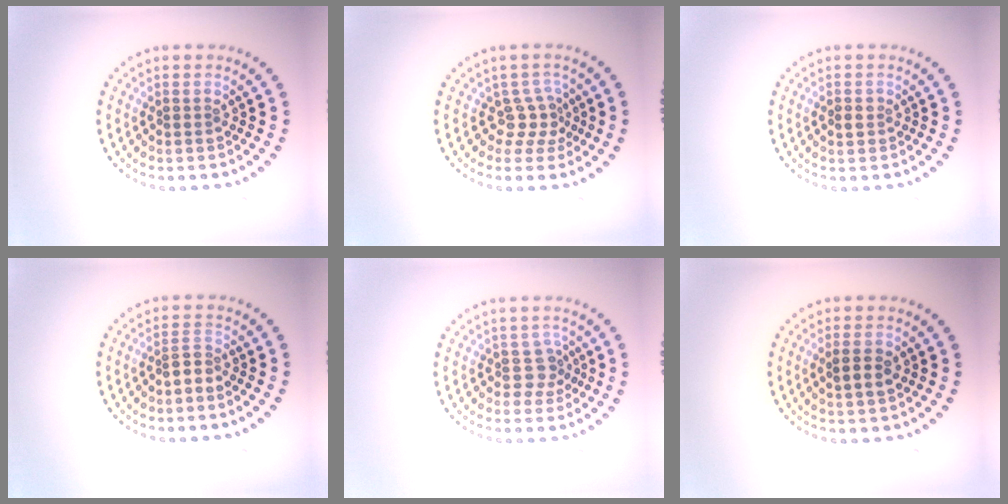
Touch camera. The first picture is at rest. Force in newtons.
{"total": 2.3, "press": 1.6, "slide": 1.7}
{"total": 1.2, "press": 1.1, "slide": 0.3}
{"total": 1.6, "press": 1.2, "slide": 1.1}
{"total": 1.9, "press": 1.4, "slide": 1.2}
{"total": 1.9, "press": 1.9, "slide": 0.4}